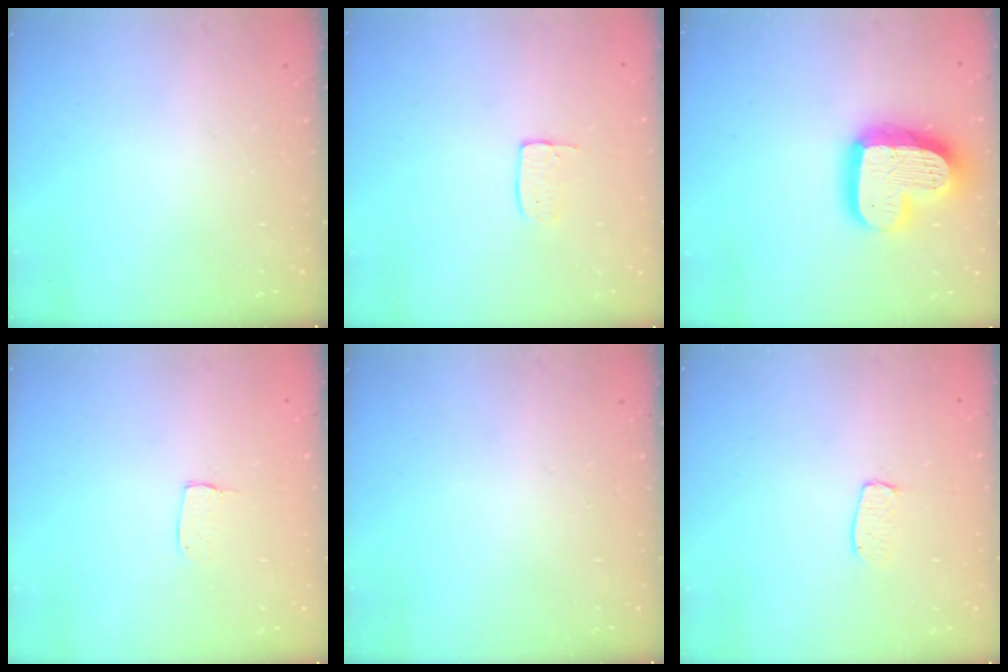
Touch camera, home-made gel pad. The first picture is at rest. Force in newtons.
{"total": 3.5, "press": 3.5, "slide": 0.2}
{"total": 19.5, "press": 19.4, "slide": 1.7}
{"total": 4.1, "press": 4.0, "slide": 0.2}
{"total": 0.0}
{"total": 3.9, "press": 3.9, "slide": 0.3}